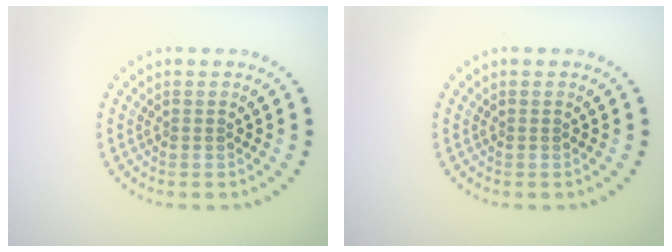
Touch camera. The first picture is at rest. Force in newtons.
{"total": 0.0}